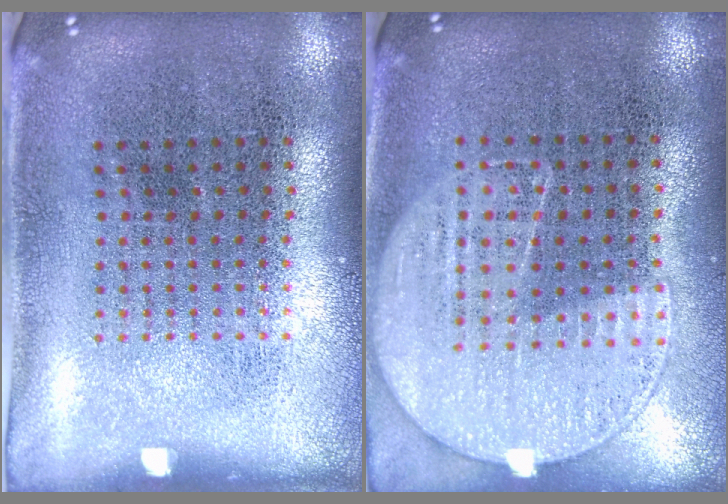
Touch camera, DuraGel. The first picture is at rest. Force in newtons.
{"total": 1.1, "press": 1.0, "slide": 0.6}